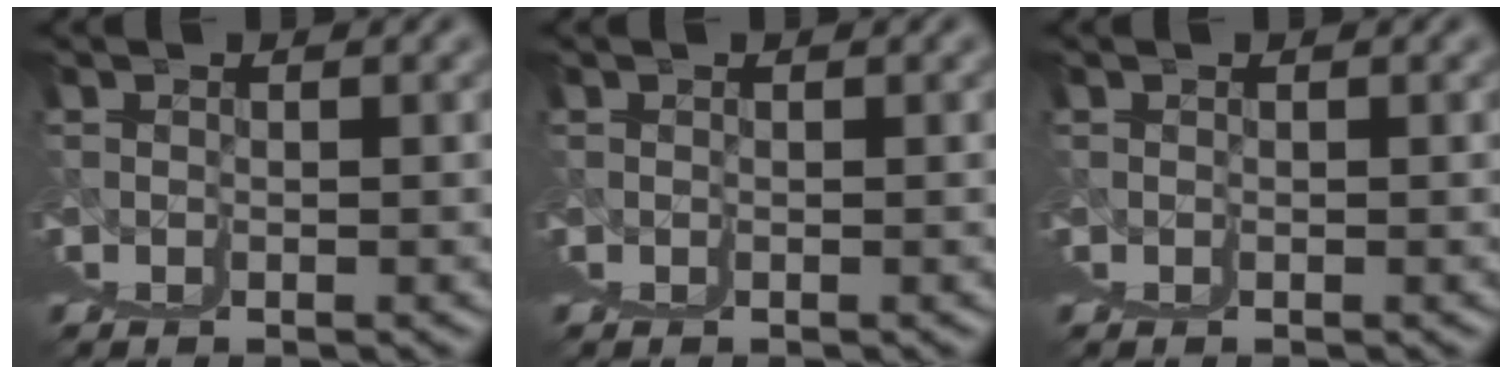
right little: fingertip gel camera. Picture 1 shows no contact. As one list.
[{"total": 0.0}, {"total": 0.0}]